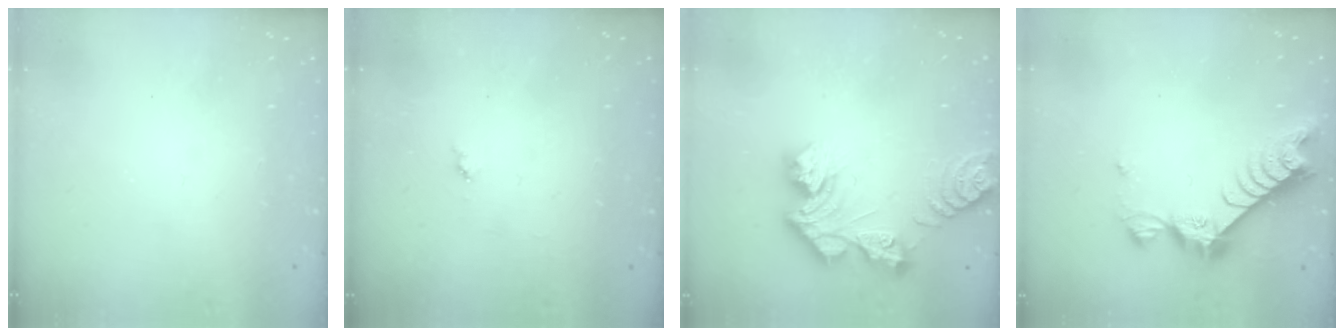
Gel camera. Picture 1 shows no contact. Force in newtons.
{"total": 3.9, "press": 3.9, "slide": 0.4}
{"total": 13.2, "press": 13.2, "slide": 1.2}
{"total": 9.0, "press": 8.9, "slide": 0.9}